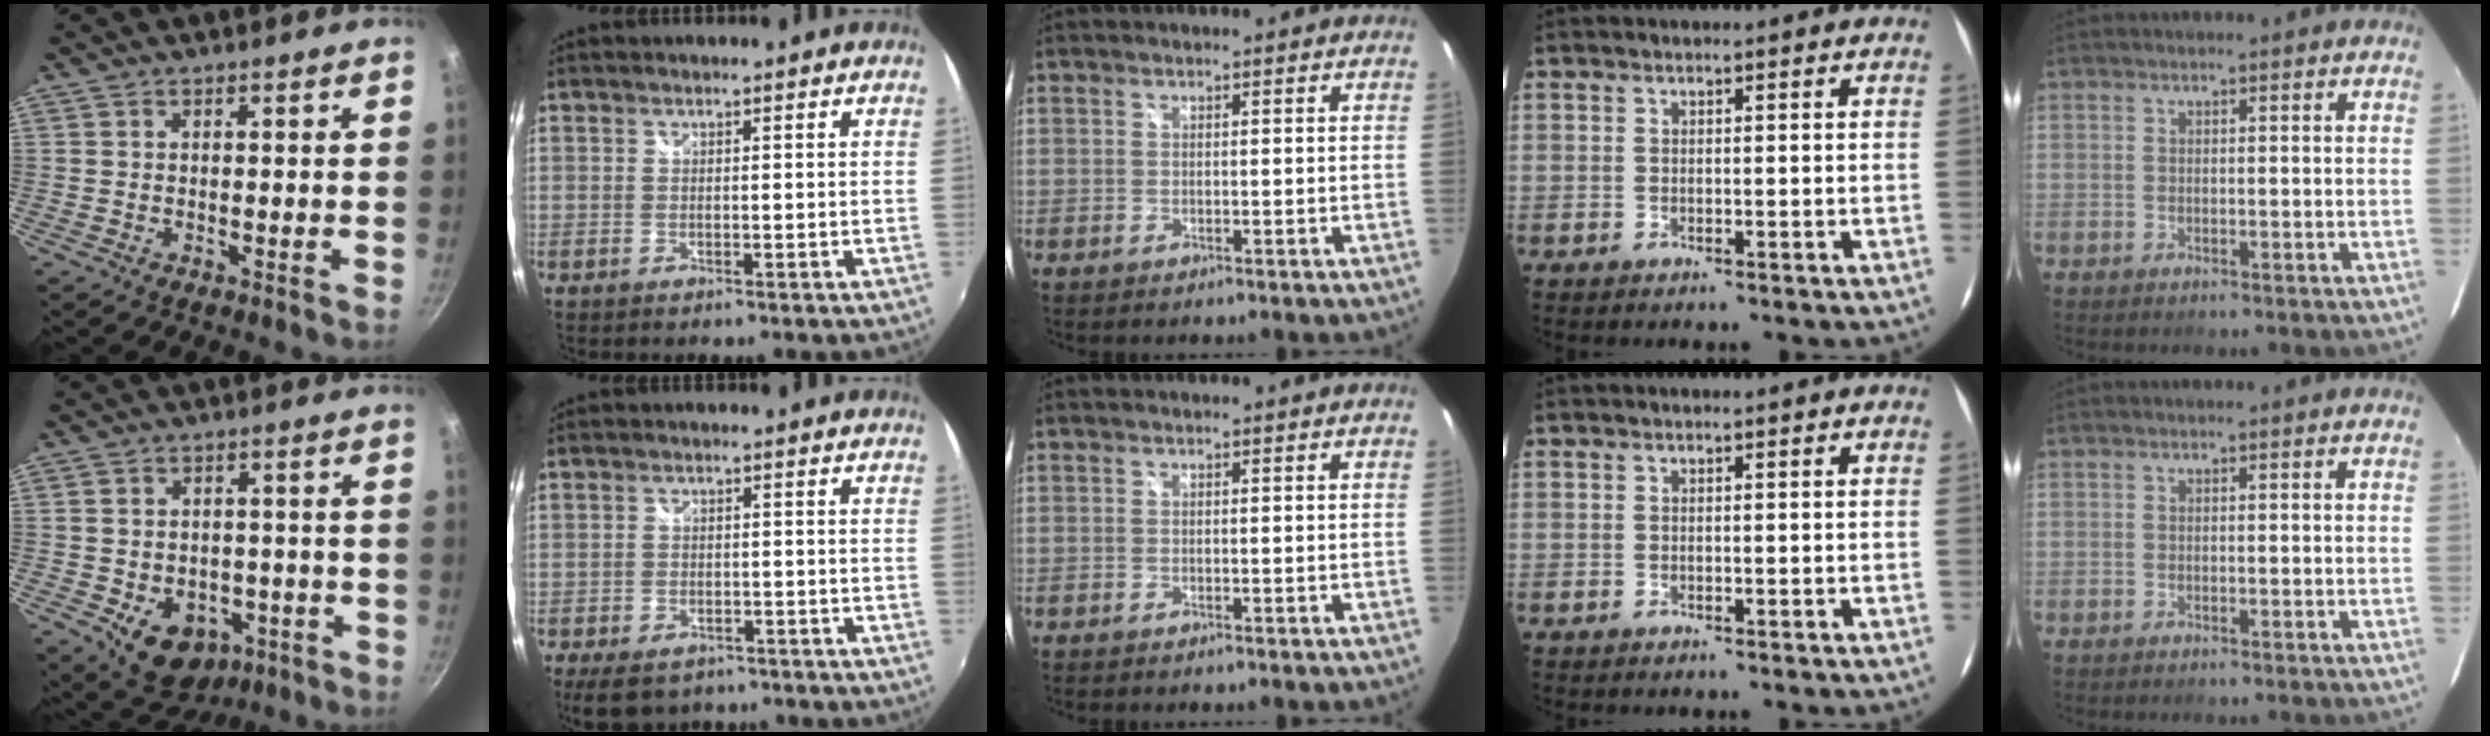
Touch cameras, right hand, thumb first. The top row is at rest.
{"thumb": {"total": 11.9, "force": [-4.3, 8.9, 6.7], "torque": [-0.064, 0.016, -0.047]}, "index": {"total": 8.6, "force": [-6.0, 4.8, 3.7], "torque": [-0.085, -0.010, -0.085]}}